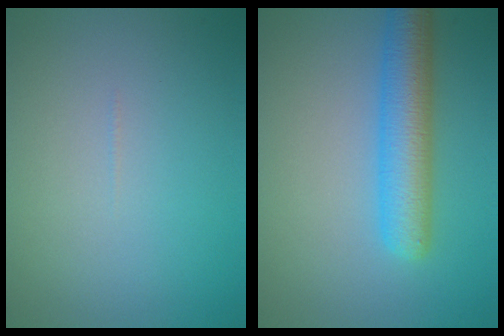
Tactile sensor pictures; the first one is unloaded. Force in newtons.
{"total": 5.5, "press": 5.5, "slide": 0.1}